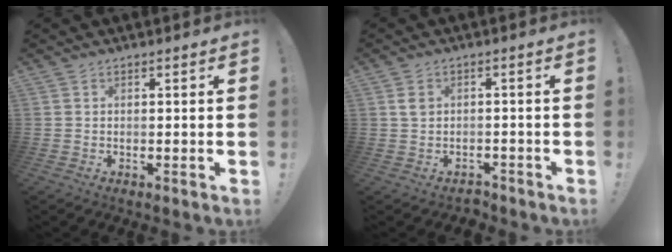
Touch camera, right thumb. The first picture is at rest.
{"total": 2.8, "force": [-0.7, 2.4, 1.3], "torque": [-0.017, 0.002, -0.014]}